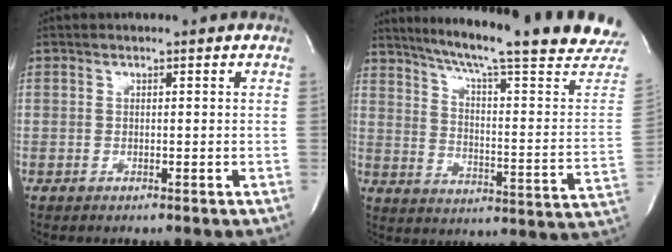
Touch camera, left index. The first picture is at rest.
{"total": 25.9, "force": [22.1, 0.5, 13.4], "torque": [-0.202, -0.065, 0.283]}